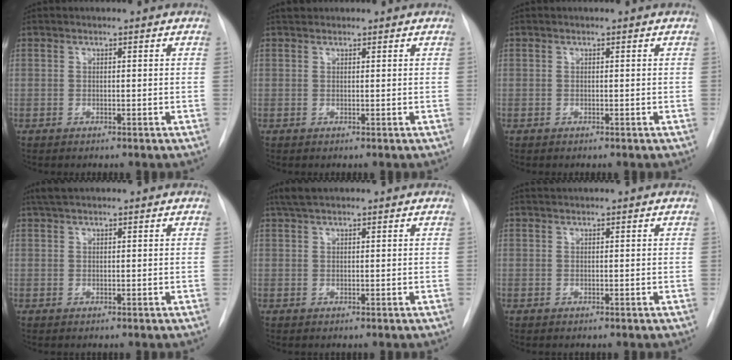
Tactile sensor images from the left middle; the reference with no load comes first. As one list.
[{"total": 1.0, "force": [0.9, 0.5, 0.1], "torque": [-0.005, 0.010, 0.016]}, {"total": 0.0}, {"total": 2.7, "force": [2.2, 0.6, 1.4], "torque": [-0.028, 0.018, 0.041]}, {"total": 3.1, "force": [2.4, 0.7, 1.7], "torque": [-0.036, 0.016, 0.047]}, {"total": 0.8, "force": [0.8, -0.1, 0.1], "torque": [-0.005, 0.009, 0.018]}]